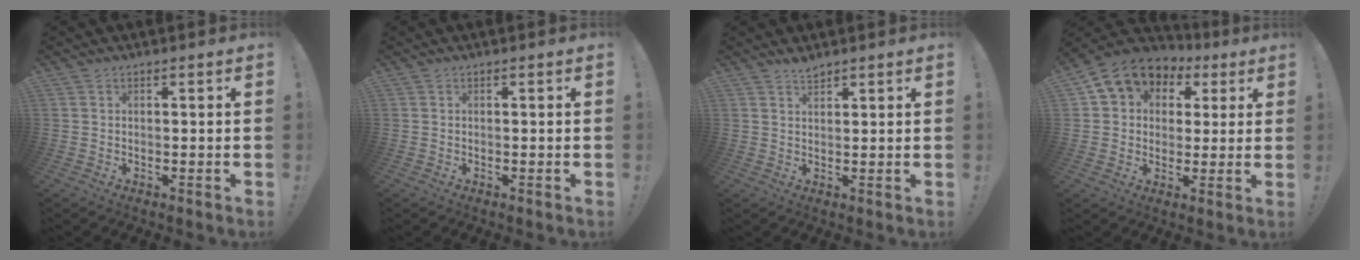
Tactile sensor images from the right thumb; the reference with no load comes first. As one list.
[{"total": 0.0}, {"total": 2.6, "force": [2.4, 0.5, 0.8], "torque": [-0.003, -0.019, 0.041]}, {"total": 10.1, "force": [4.5, 8.3, 3.8], "torque": [-0.052, -0.024, 0.087]}]